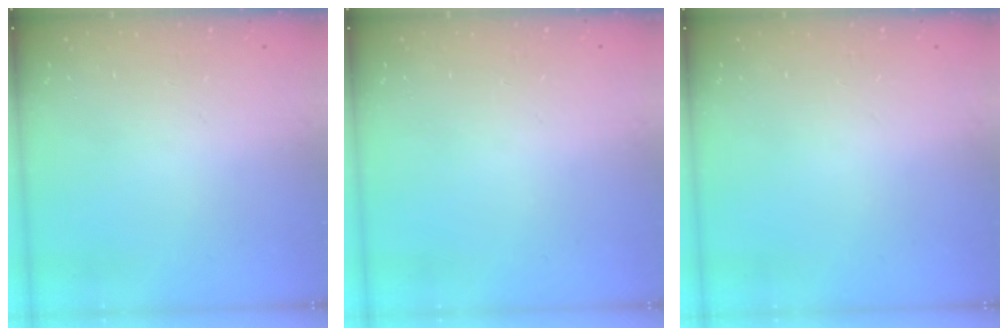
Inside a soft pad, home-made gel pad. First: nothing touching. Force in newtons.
{"total": 0.0}
{"total": 0.0}